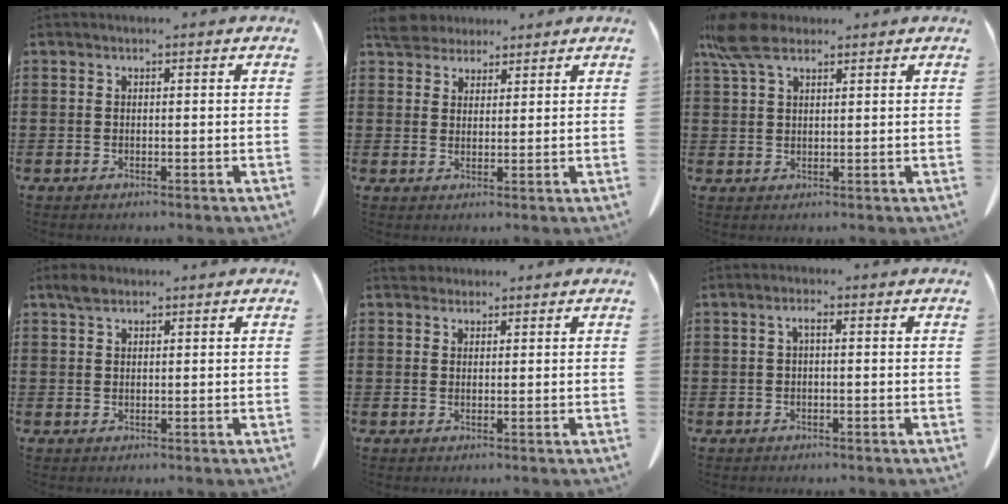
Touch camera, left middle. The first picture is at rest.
{"total": 4.3, "force": [3.9, 1.5, 0.7], "torque": [-0.022, -0.004, 0.076]}
{"total": 6.4, "force": [4.0, 2.6, 4.3], "torque": [-0.109, -0.003, 0.072]}
{"total": 2.0, "force": [1.4, 0.9, 1.1], "torque": [-0.027, 0.004, 0.026]}
{"total": 2.1, "force": [1.7, 1.0, 0.4], "torque": [-0.006, 0.001, 0.033]}
{"total": 1.6, "force": [-0.2, 0.3, 1.5], "torque": [-0.030, 0.002, -0.005]}